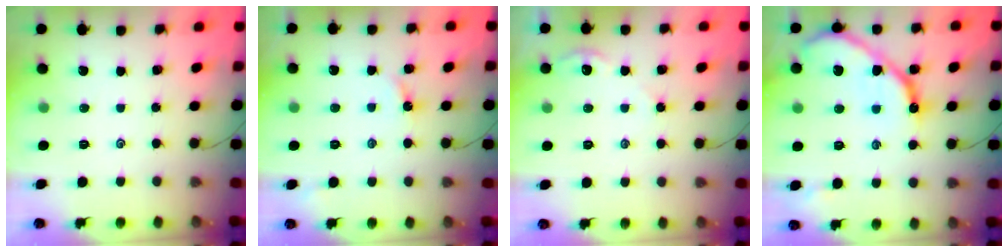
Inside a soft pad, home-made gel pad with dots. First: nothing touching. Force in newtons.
{"total": 2.6, "press": 2.6, "slide": 0.3}
{"total": 2.4, "press": 2.4, "slide": 0.4}
{"total": 13.1, "press": 13.0, "slide": 1.2}